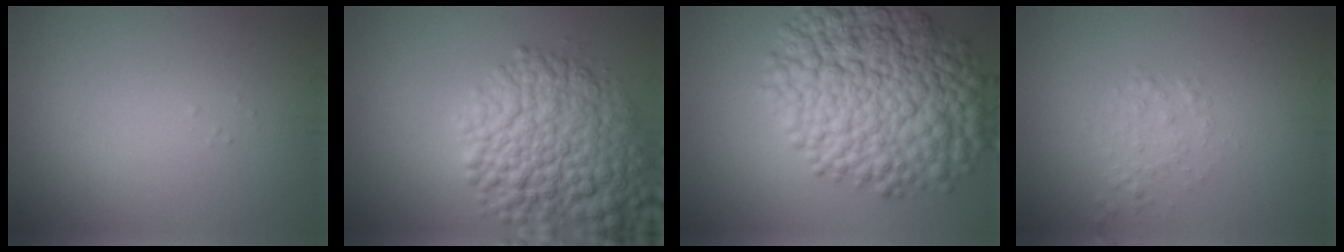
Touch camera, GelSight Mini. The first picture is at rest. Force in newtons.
{"total": 9.5, "press": 9.4, "slide": 0.4}
{"total": 13.4, "press": 13.4, "slide": 0.2}
{"total": 1.4, "press": 1.4, "slide": 0.1}